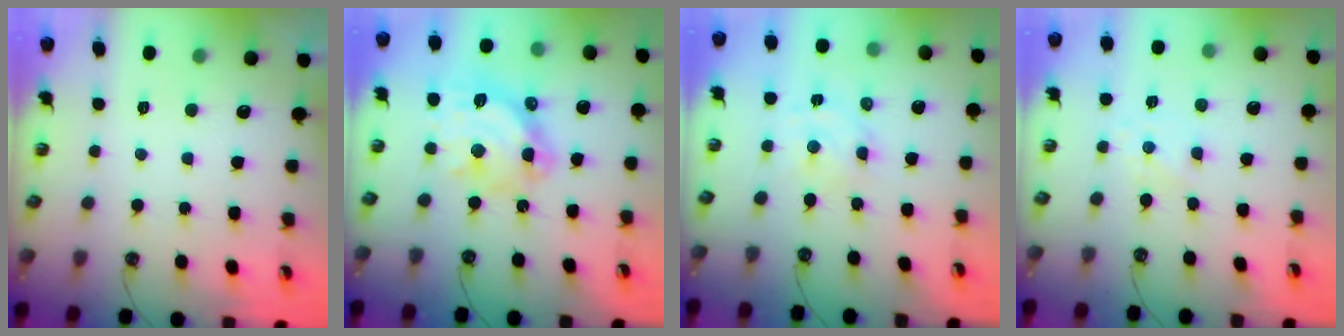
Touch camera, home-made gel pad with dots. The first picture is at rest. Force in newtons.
{"total": 16.5, "press": 16.5, "slide": 1.1}
{"total": 4.7, "press": 4.6, "slide": 0.7}
{"total": 3.1, "press": 3.0, "slide": 0.4}